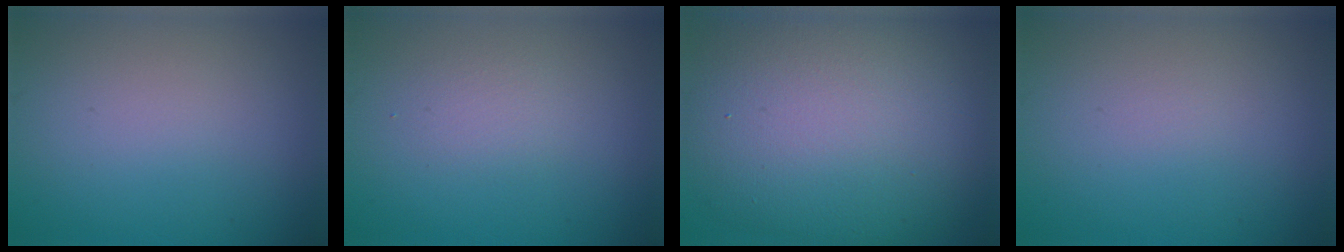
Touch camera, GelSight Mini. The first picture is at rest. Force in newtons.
{"total": 1.3, "press": 1.3, "slide": 0.0}
{"total": 14.4, "press": 14.4, "slide": 0.5}
{"total": 0.0}